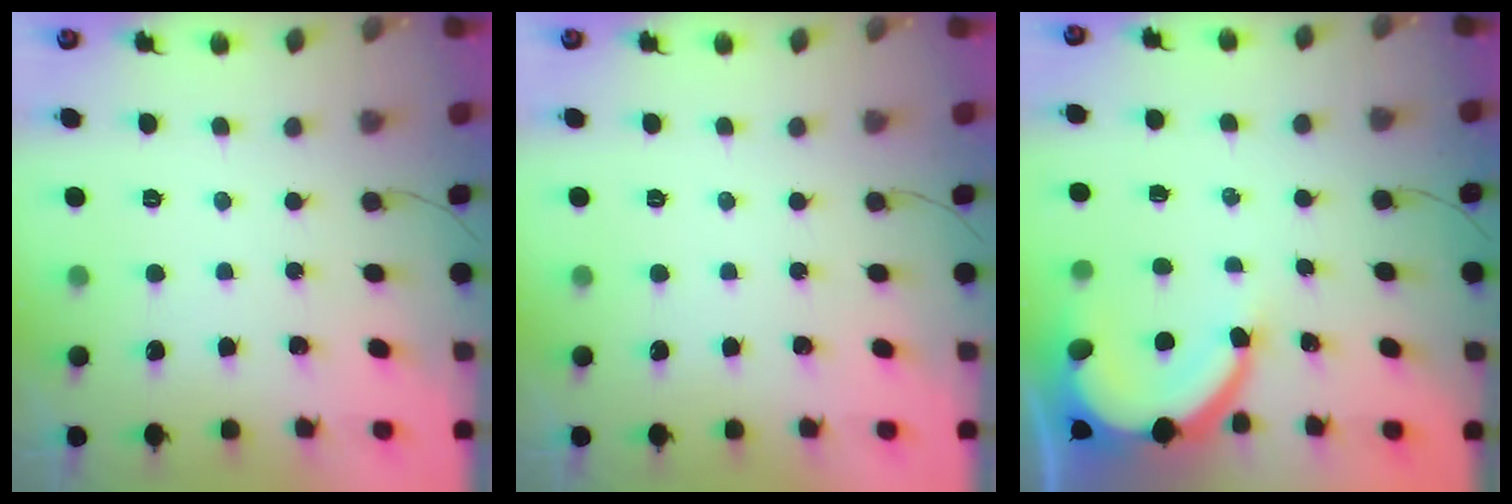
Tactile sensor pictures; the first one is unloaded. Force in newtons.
{"total": 0.0}
{"total": 8.0, "press": 8.0, "slide": 0.7}